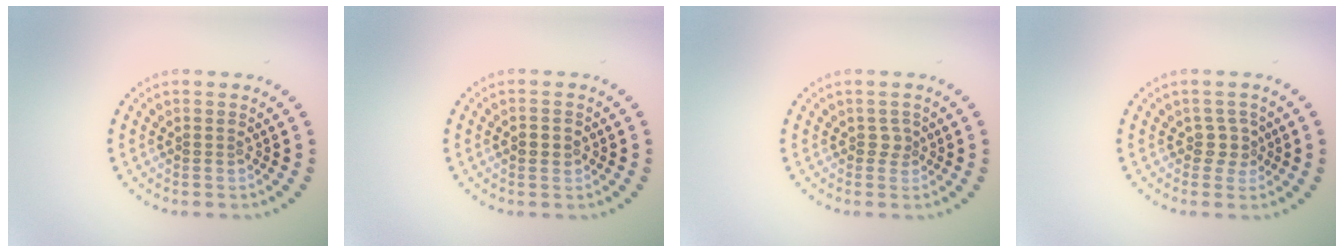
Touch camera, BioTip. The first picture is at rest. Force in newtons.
{"total": 1.2, "press": 1.2, "slide": 0.0}
{"total": 0.9, "press": 0.7, "slide": 0.6}
{"total": 1.7, "press": 1.3, "slide": 1.1}